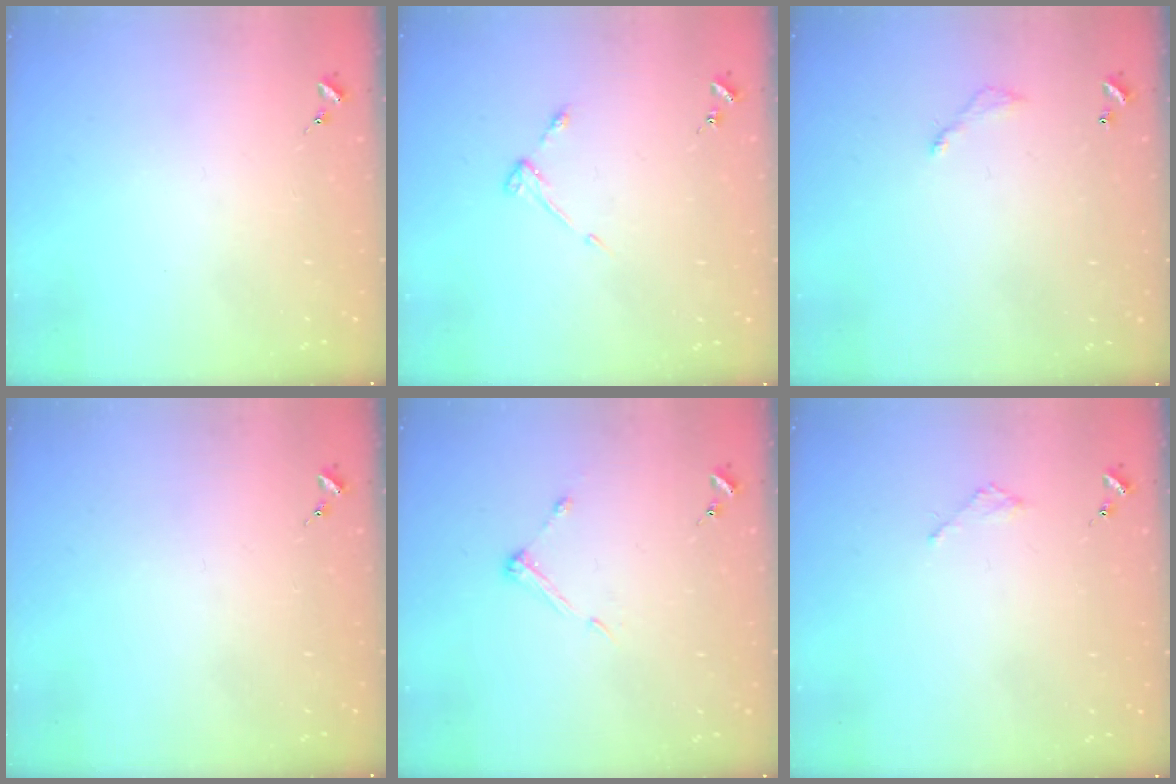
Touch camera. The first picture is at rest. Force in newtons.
{"total": 3.6, "press": 3.6, "slide": 0.5}
{"total": 3.8, "press": 3.8, "slide": 0.2}
{"total": 0.0}
{"total": 5.6, "press": 5.5, "slide": 0.7}
{"total": 2.1, "press": 2.1, "slide": 0.2}